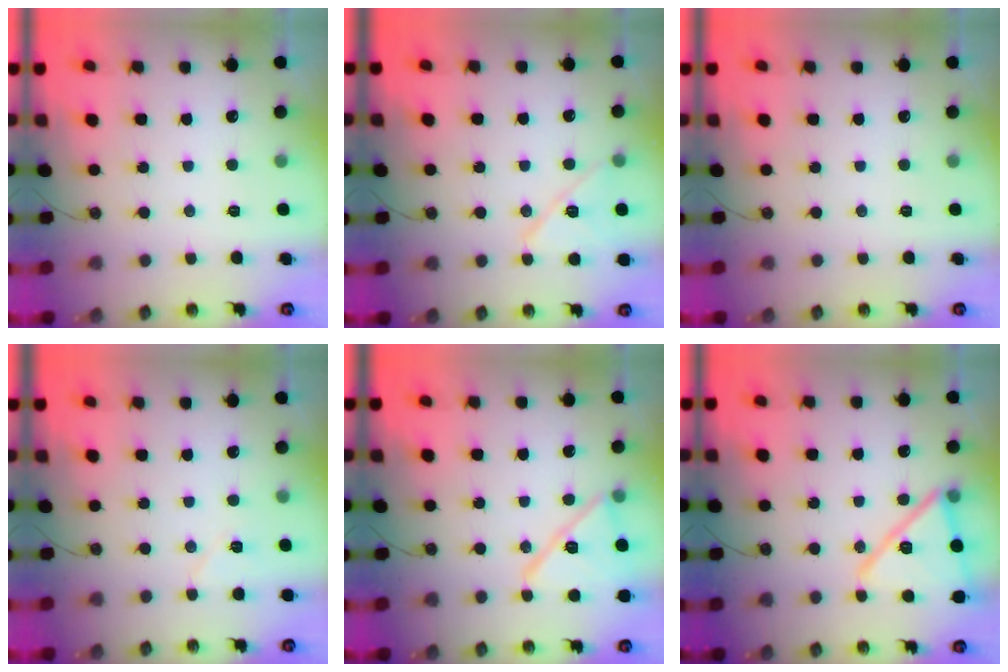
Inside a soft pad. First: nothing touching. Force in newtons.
{"total": 11.6, "press": 11.6, "slide": 0.7}
{"total": 0.0}
{"total": 6.2, "press": 5.7, "slide": 2.5}
{"total": 14.0, "press": 14.0, "slide": 1.1}
{"total": 16.1, "press": 14.2, "slide": 7.6}